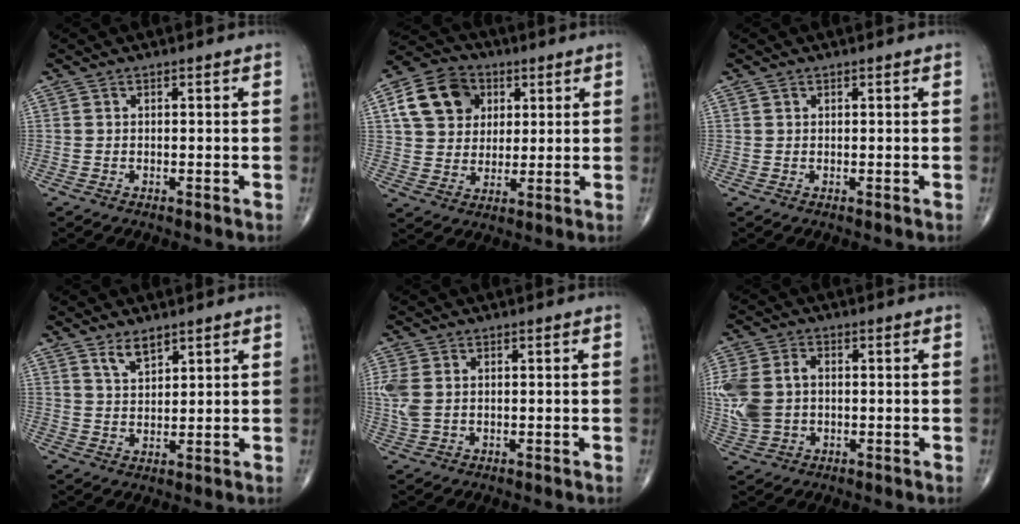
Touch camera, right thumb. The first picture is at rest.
{"total": 12.9, "force": [4.2, 10.3, 6.5], "torque": [-0.096, -0.002, 0.070]}
{"total": 0.5, "force": [0.3, 0.4, 0.1], "torque": [0.000, -0.002, 0.005]}
{"total": 4.2, "force": [3.1, 1.7, 2.2], "torque": [-0.031, -0.023, 0.061]}
{"total": 4.6, "force": [0.5, 3.1, 3.4], "torque": [-0.107, 0.006, 0.015]}
{"total": 11.0, "force": [0.2, 8.2, 7.4], "torque": [-0.180, 0.012, 0.011]}